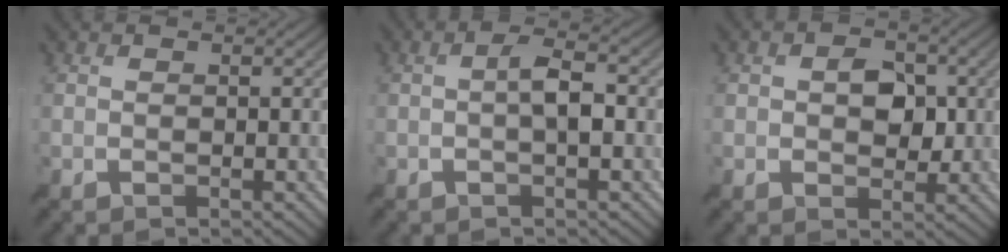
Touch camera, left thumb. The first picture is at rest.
{"total": 3.7, "force": [-0.4, 0.6, 3.6], "torque": [-0.068, 0.014, -0.015]}
{"total": 4.1, "force": [0.4, 2.8, 2.9], "torque": [-0.045, 0.000, -0.001]}